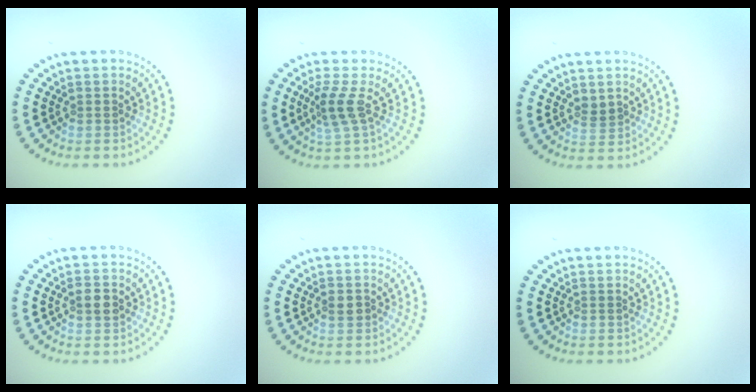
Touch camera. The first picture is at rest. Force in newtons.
{"total": 2.3, "press": 1.8, "slide": 1.5}
{"total": 1.1, "press": 1.1, "slide": 0.4}
{"total": 2.1, "press": 2.1, "slide": 0.1}
{"total": 1.1, "press": 1.1, "slide": 0.1}
{"total": 0.0}